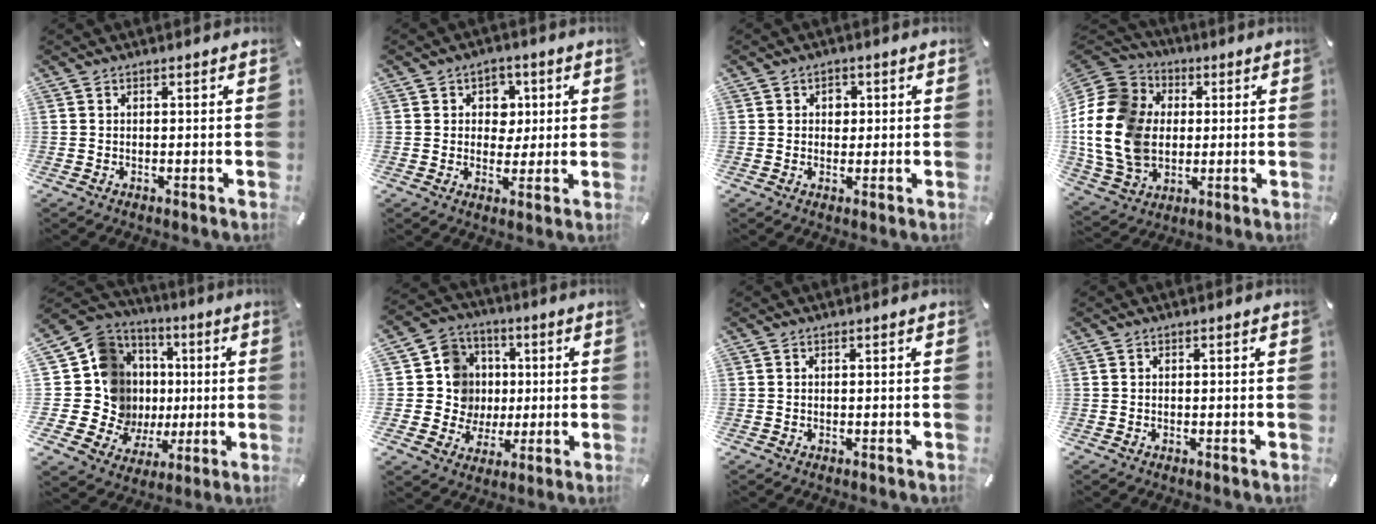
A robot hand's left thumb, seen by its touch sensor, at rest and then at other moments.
{"total": 6.7, "force": [1.2, 6.1, 2.7], "torque": [-0.029, 0.002, 0.016]}
{"total": 3.1, "force": [0.3, 2.7, 1.4], "torque": [-0.007, -0.002, -0.003]}
{"total": 19.4, "force": [-0.6, 16.1, 10.8], "torque": [-0.250, 0.011, -0.013]}
{"total": 20.0, "force": [1.5, 17.9, 8.7], "torque": [-0.170, -0.029, 0.066]}
{"total": 12.9, "force": [1.1, 12.5, 2.7], "torque": [-0.045, 0.000, 0.035]}
{"total": 0.0}
{"total": 0.0}